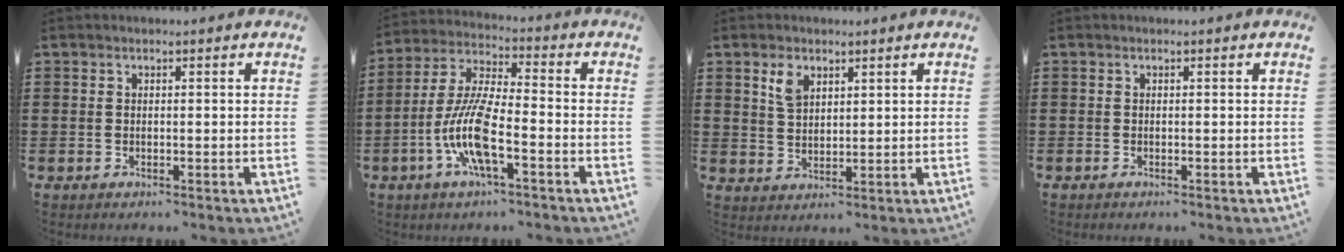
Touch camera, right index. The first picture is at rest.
{"total": 9.9, "force": [-3.9, 2.2, 8.8], "torque": [-0.205, -0.012, -0.081]}
{"total": 3.6, "force": [2.2, 2.1, 2.0], "torque": [-0.039, 0.003, 0.039]}
{"total": 0.0}